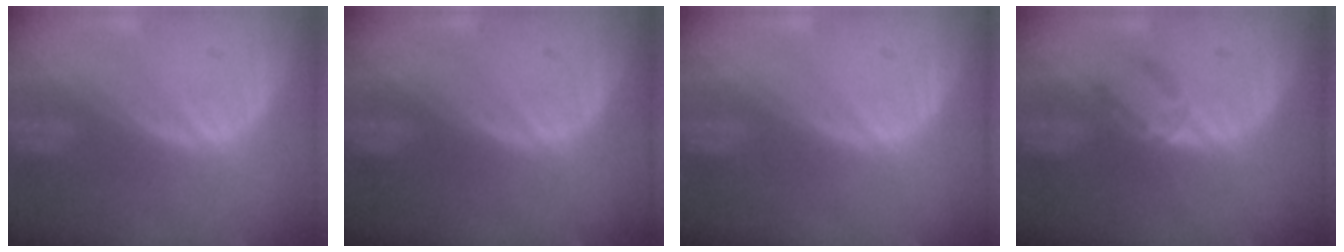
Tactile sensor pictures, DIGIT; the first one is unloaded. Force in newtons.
{"total": 0.0}
{"total": 0.0}
{"total": 2.5, "press": 2.3, "slide": 1.0}